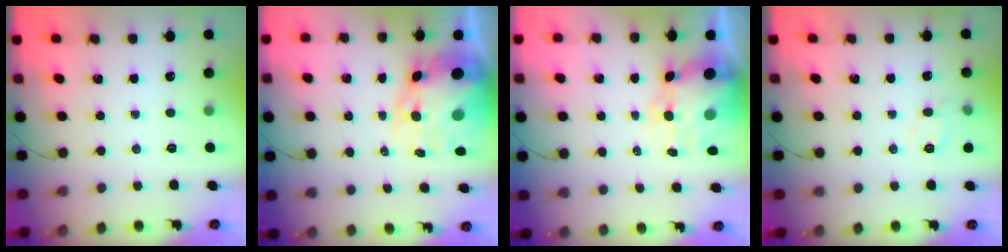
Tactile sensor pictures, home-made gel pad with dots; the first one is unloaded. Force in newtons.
{"total": 13.3, "press": 12.9, "slide": 3.1}
{"total": 8.0, "press": 7.6, "slide": 2.4}
{"total": 8.2, "press": 8.1, "slide": 1.1}